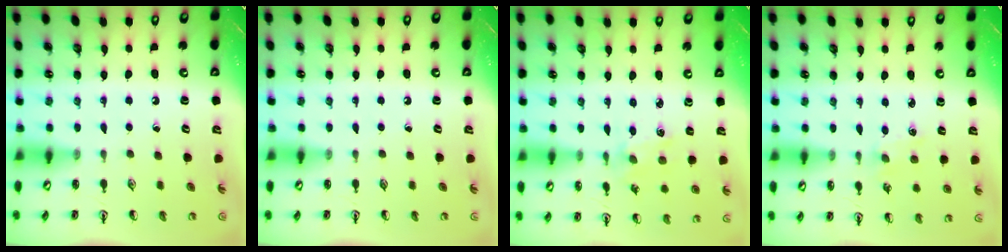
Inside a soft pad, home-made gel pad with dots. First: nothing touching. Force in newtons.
{"total": 0.0}
{"total": 1.9, "press": 1.9, "slide": 0.3}
{"total": 1.6, "press": 1.6, "slide": 0.3}